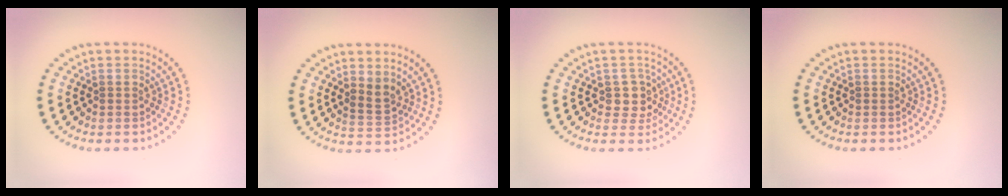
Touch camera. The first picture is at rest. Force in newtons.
{"total": 2.1, "press": 1.7, "slide": 1.2}
{"total": 2.4, "press": 2.0, "slide": 1.2}
{"total": 0.0}